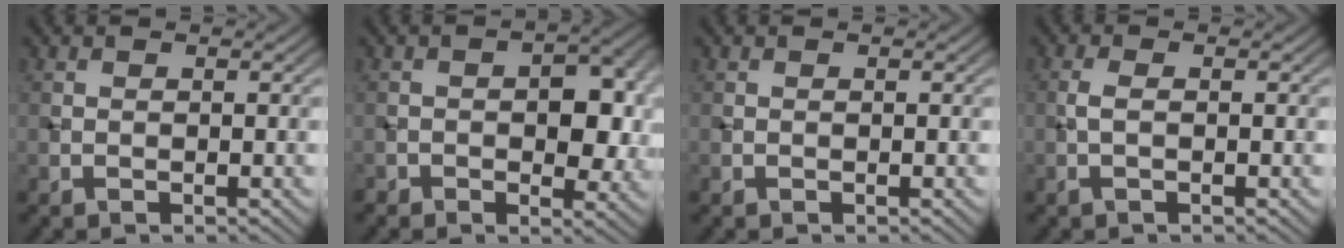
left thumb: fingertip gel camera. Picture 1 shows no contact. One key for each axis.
{"total": 6.8, "fx": -0.8, "fy": 4.2, "fz": 5.2, "tx": -0.065, "ty": -0.006, "tz": -0.014}
{"total": 0.0}
{"total": 1.7, "fx": -0.4, "fy": 0.6, "fz": 1.6, "tx": -0.038, "ty": 0.003, "tz": -0.013}